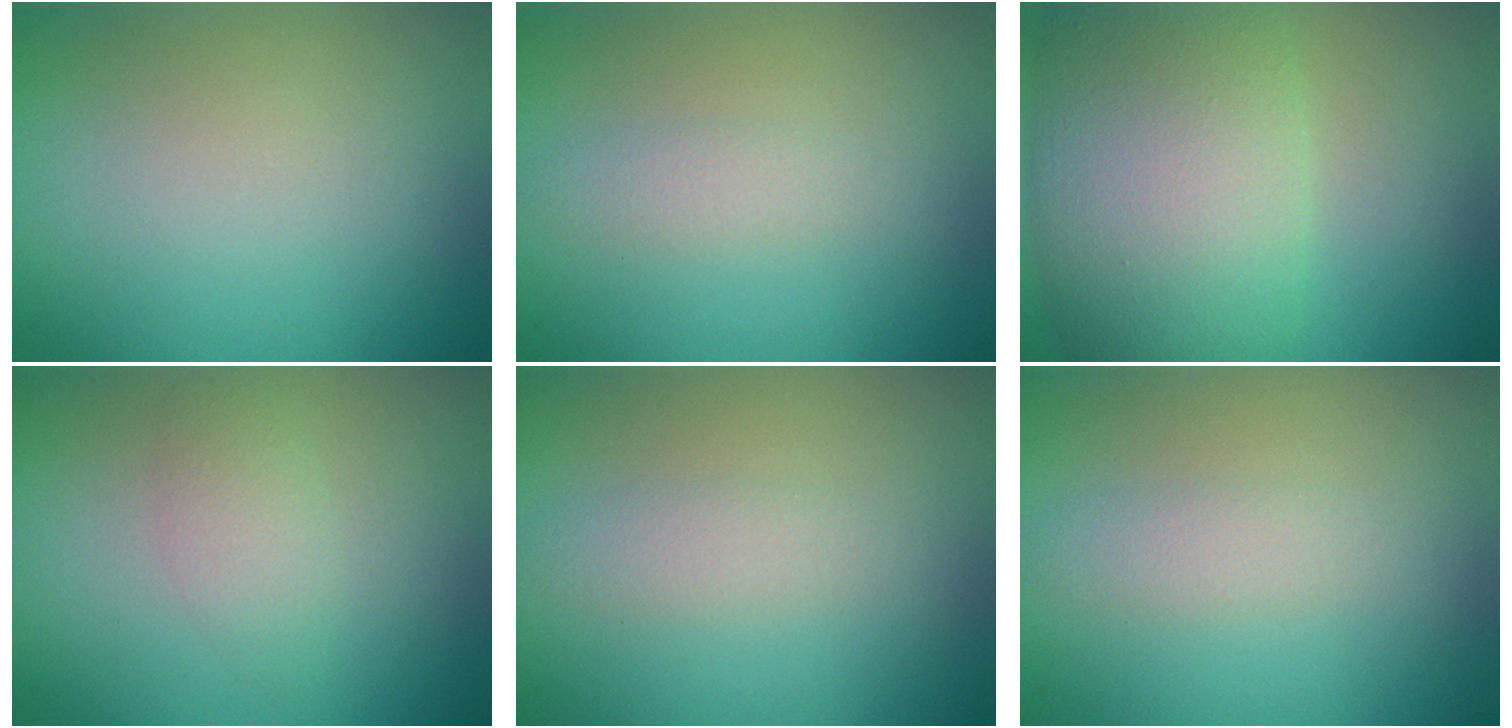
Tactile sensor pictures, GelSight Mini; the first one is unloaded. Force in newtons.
{"total": 1.1, "press": 1.1, "slide": 0.0}
{"total": 11.5, "press": 11.5, "slide": 0.6}
{"total": 1.8, "press": 1.8, "slide": 0.1}
{"total": 1.4, "press": 1.4, "slide": 0.0}
{"total": 1.4, "press": 1.4, "slide": 0.0}